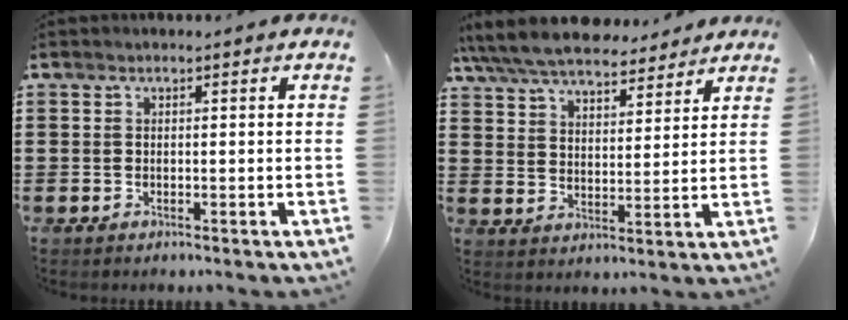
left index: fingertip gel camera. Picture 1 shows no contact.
{"total": 7.6, "force": [7.1, 1.4, 2.4], "torque": [-0.076, -0.028, 0.128]}